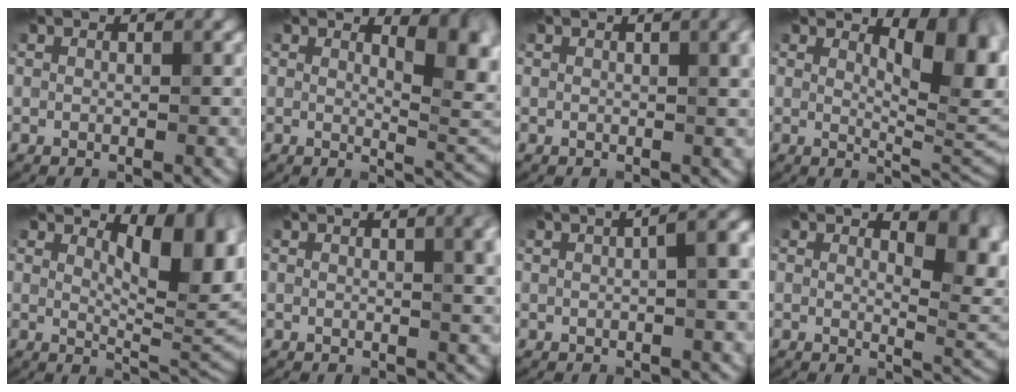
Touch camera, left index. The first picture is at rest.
{"total": 4.2, "force": [1.6, 1.5, 3.6], "torque": [-0.045, -0.010, 0.026]}
{"total": 3.5, "force": [1.2, 1.4, 3.0], "torque": [-0.034, 0.004, 0.021]}
{"total": 6.1, "force": [2.4, 2.5, 5.0], "torque": [-0.066, -0.016, 0.035]}
{"total": 6.3, "force": [2.6, 2.6, 5.2], "torque": [-0.073, -0.015, 0.038]}
{"total": 5.1, "force": [1.5, 2.2, 4.3], "torque": [-0.032, 0.008, 0.025]}
{"total": 4.7, "force": [0.3, 1.6, 4.4], "torque": [-0.038, 0.019, 0.001]}
{"total": 4.6, "force": [1.9, 1.9, 3.7], "torque": [-0.045, -0.011, 0.032]}